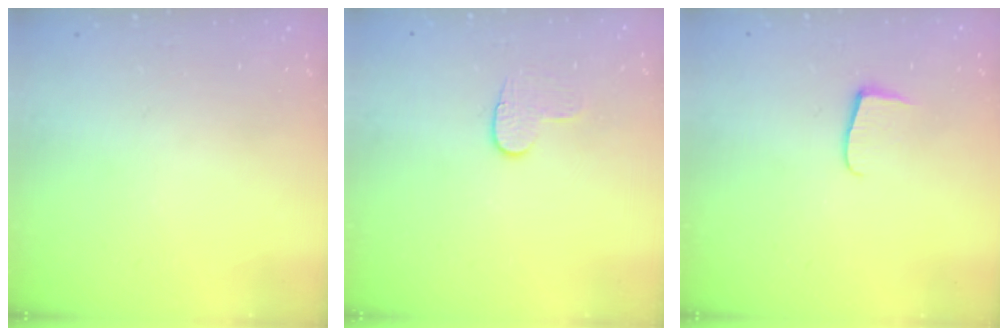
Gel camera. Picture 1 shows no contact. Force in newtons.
{"total": 6.8, "press": 6.8, "slide": 0.6}
{"total": 6.0, "press": 5.9, "slide": 0.7}